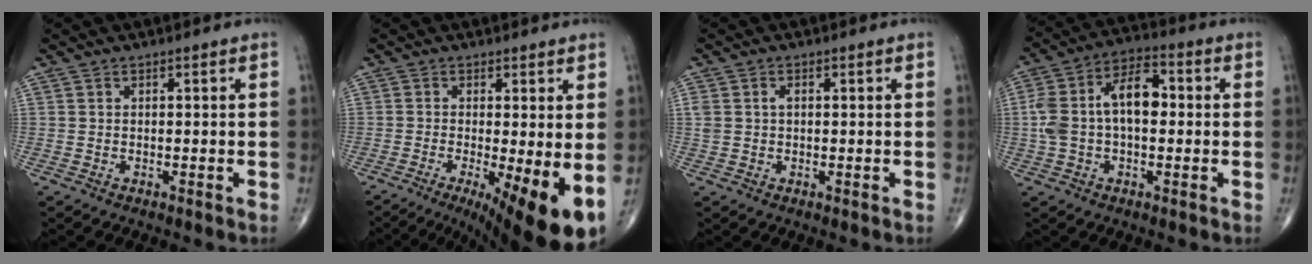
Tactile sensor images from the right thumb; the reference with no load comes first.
{"total": 12.9, "force": [-3.6, 3.3, 11.9], "torque": [-0.161, -0.016, -0.043]}
{"total": 2.5, "force": [0.5, 1.8, 1.7], "torque": [-0.041, 0.011, 0.013]}
{"total": 13.5, "force": [0.5, 7.6, 11.1], "torque": [-0.216, 0.044, 0.004]}